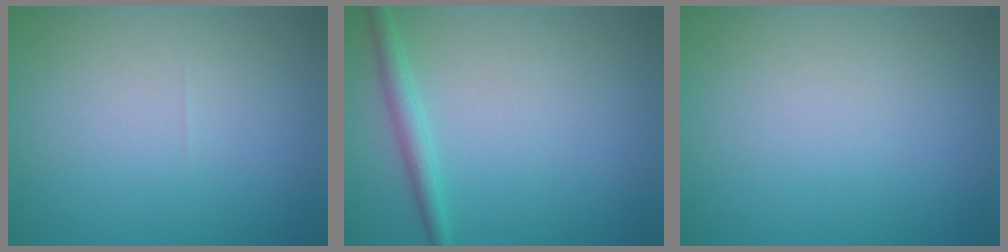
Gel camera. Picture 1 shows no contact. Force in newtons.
{"total": 1.9, "press": 1.9, "slide": 0.2}
{"total": 0.0}